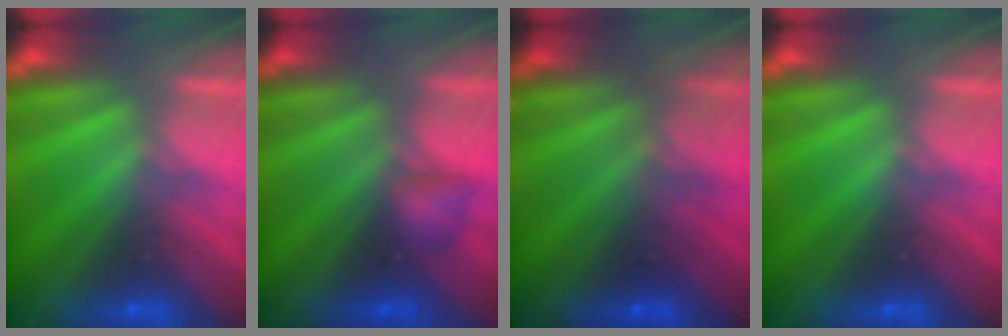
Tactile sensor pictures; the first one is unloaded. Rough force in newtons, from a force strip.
{"total": 1.9}
{"total": 1.8}
{"total": 0.0}